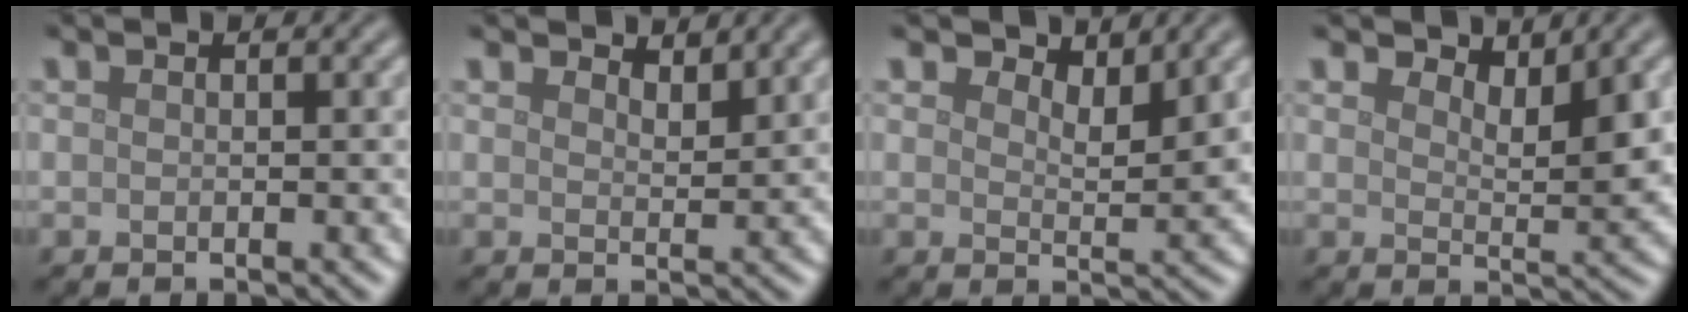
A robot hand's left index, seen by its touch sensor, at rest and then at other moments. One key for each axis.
{"total": 2.5, "fx": 2.4, "fy": 0.4, "fz": 0.6, "tx": -0.011, "ty": 0.000, "tz": 0.036}
{"total": 2.7, "fx": 2.3, "fy": 0.8, "fz": 1.2, "tx": -0.017, "ty": -0.004, "tz": 0.033}
{"total": 3.4, "fx": 2.6, "fy": 1.0, "fz": 1.9, "tx": -0.028, "ty": -0.005, "tz": 0.038}